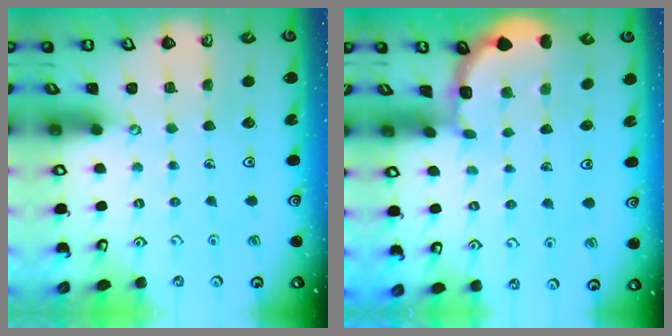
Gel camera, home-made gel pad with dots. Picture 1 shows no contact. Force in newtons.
{"total": 2.0, "press": 2.0, "slide": 0.1}